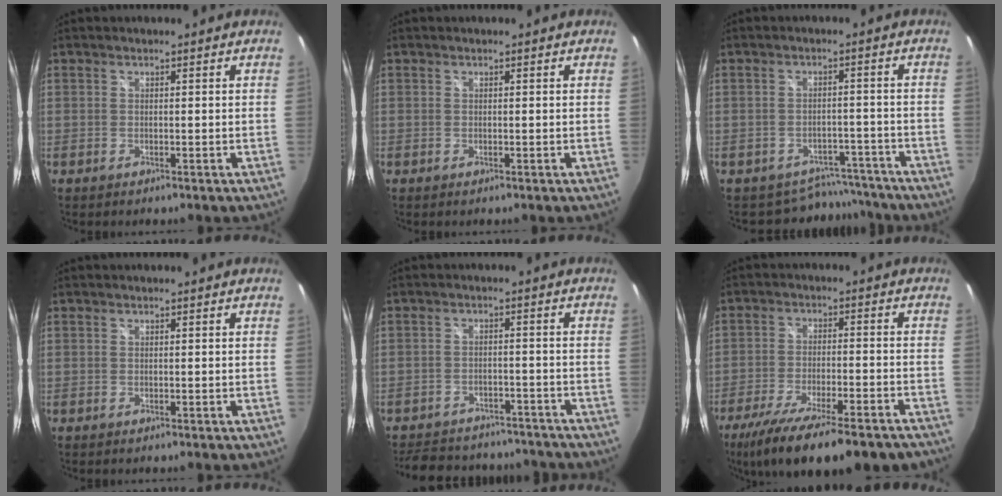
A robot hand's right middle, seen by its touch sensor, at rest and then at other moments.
{"total": 0.0}
{"total": 7.5, "force": [-6.6, 3.6, -0.1], "torque": [0.005, 0.023, -0.079]}
{"total": 0.0}
{"total": 18.3, "force": [-15.6, 7.2, 6.4], "torque": [-0.142, 0.018, -0.199]}
{"total": 20.9, "force": [-16.3, 4.4, 12.4], "torque": [-0.231, -0.058, -0.249]}